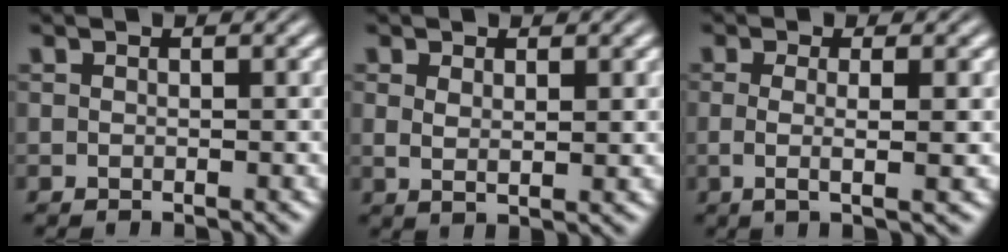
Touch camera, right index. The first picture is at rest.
{"total": 1.6, "force": [1.0, -0.3, 1.2], "torque": [-0.020, -0.012, 0.028]}
{"total": 2.7, "force": [-0.1, -0.7, 2.6], "torque": [-0.049, -0.012, 0.005]}